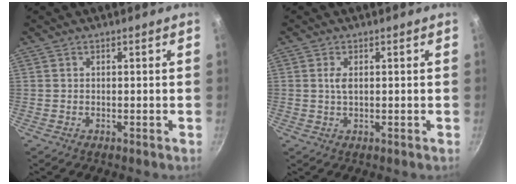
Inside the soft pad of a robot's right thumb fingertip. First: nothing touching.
{"total": 1.9, "force": [0.4, 0.9, 1.6], "torque": [-0.032, 0.000, 0.009]}